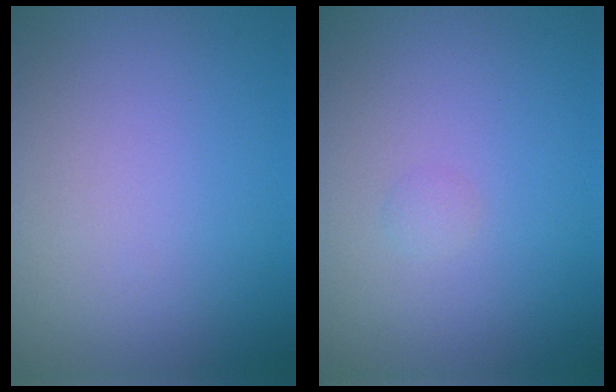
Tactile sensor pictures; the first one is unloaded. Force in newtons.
{"total": 0.6, "press": 0.6, "slide": 0.0}